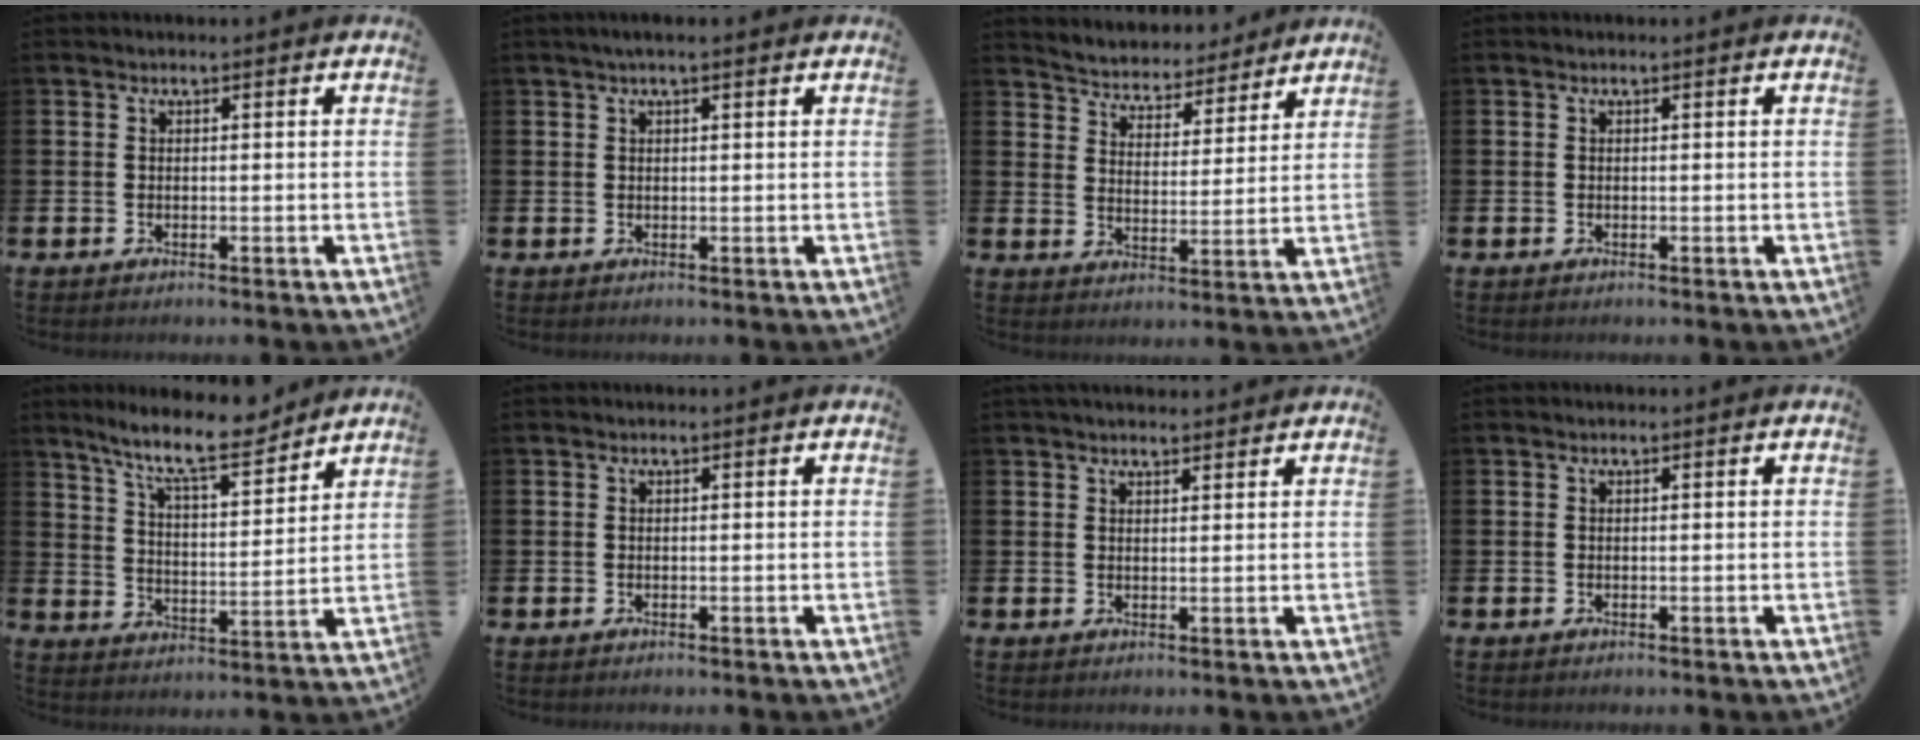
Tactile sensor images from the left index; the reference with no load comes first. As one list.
[{"total": 1.5, "force": [1.0, 0.2, 1.1], "torque": [-0.013, 0.001, 0.015]}, {"total": 4.9, "force": [4.7, 1.4, -0.4], "torque": [-0.029, -0.043, 0.081]}, {"total": 0.0}, {"total": 10.2, "force": [8.9, 1.9, 4.6], "torque": [-0.109, -0.044, 0.156]}, {"total": 0.0}, {"total": 2.6, "force": [2.4, 0.6, 0.4], "torque": [-0.003, -0.008, 0.043]}, {"total": 0.0}]